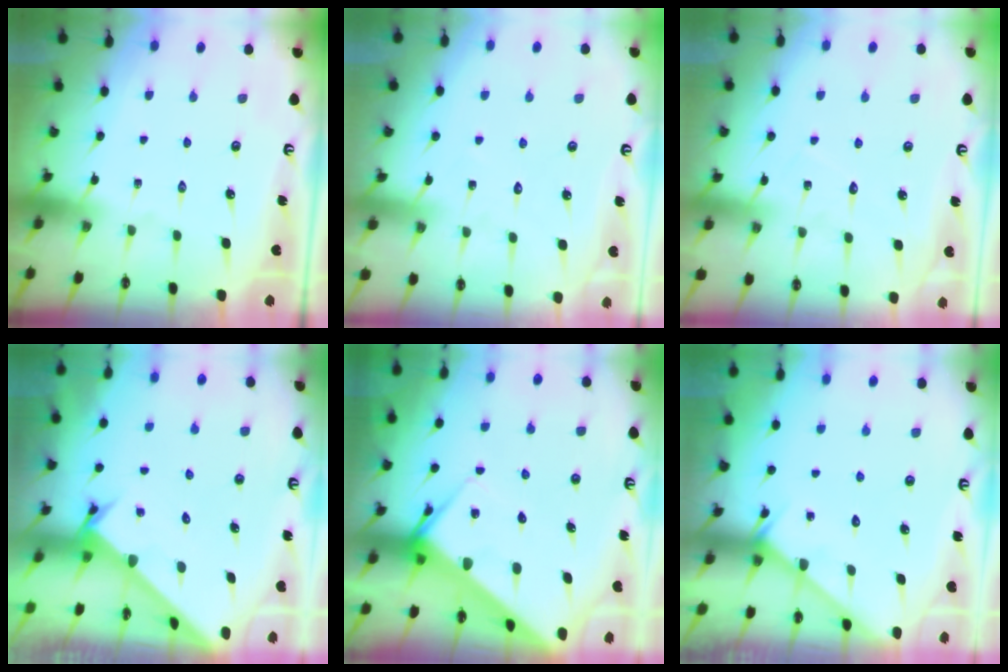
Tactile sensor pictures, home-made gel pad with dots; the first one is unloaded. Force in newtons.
{"total": 3.1, "press": 3.1, "slide": 0.3}
{"total": 4.7, "press": 4.7, "slide": 0.3}
{"total": 2.6, "press": 2.6, "slide": 0.2}
{"total": 7.6, "press": 7.5, "slide": 0.7}
{"total": 4.5, "press": 4.5, "slide": 0.4}